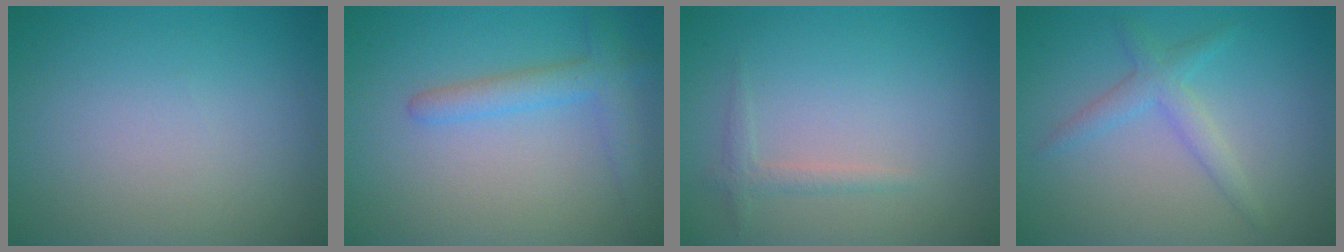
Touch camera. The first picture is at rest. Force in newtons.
{"total": 2.9, "press": 2.9, "slide": 0.1}
{"total": 1.2, "press": 1.2, "slide": 0.0}
{"total": 2.2, "press": 2.2, "slide": 0.1}